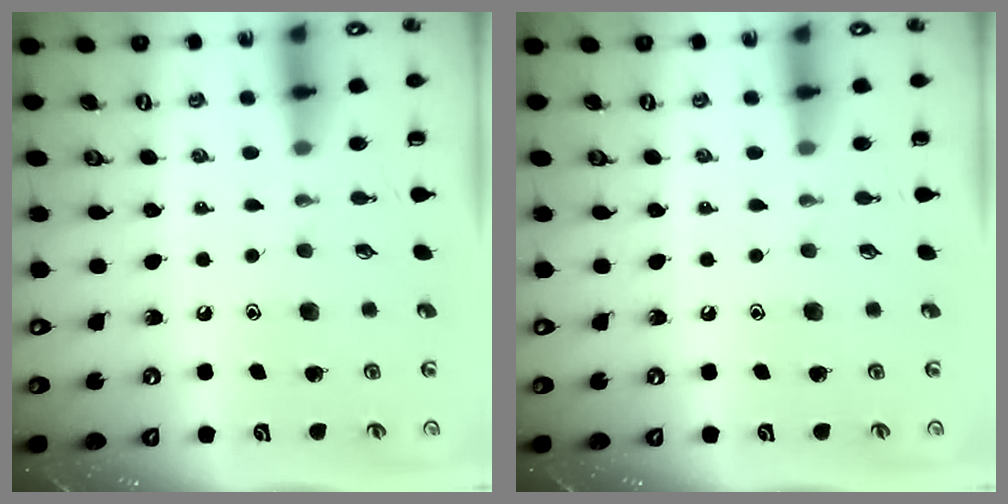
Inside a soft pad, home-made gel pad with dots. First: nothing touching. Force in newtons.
{"total": 0.0}